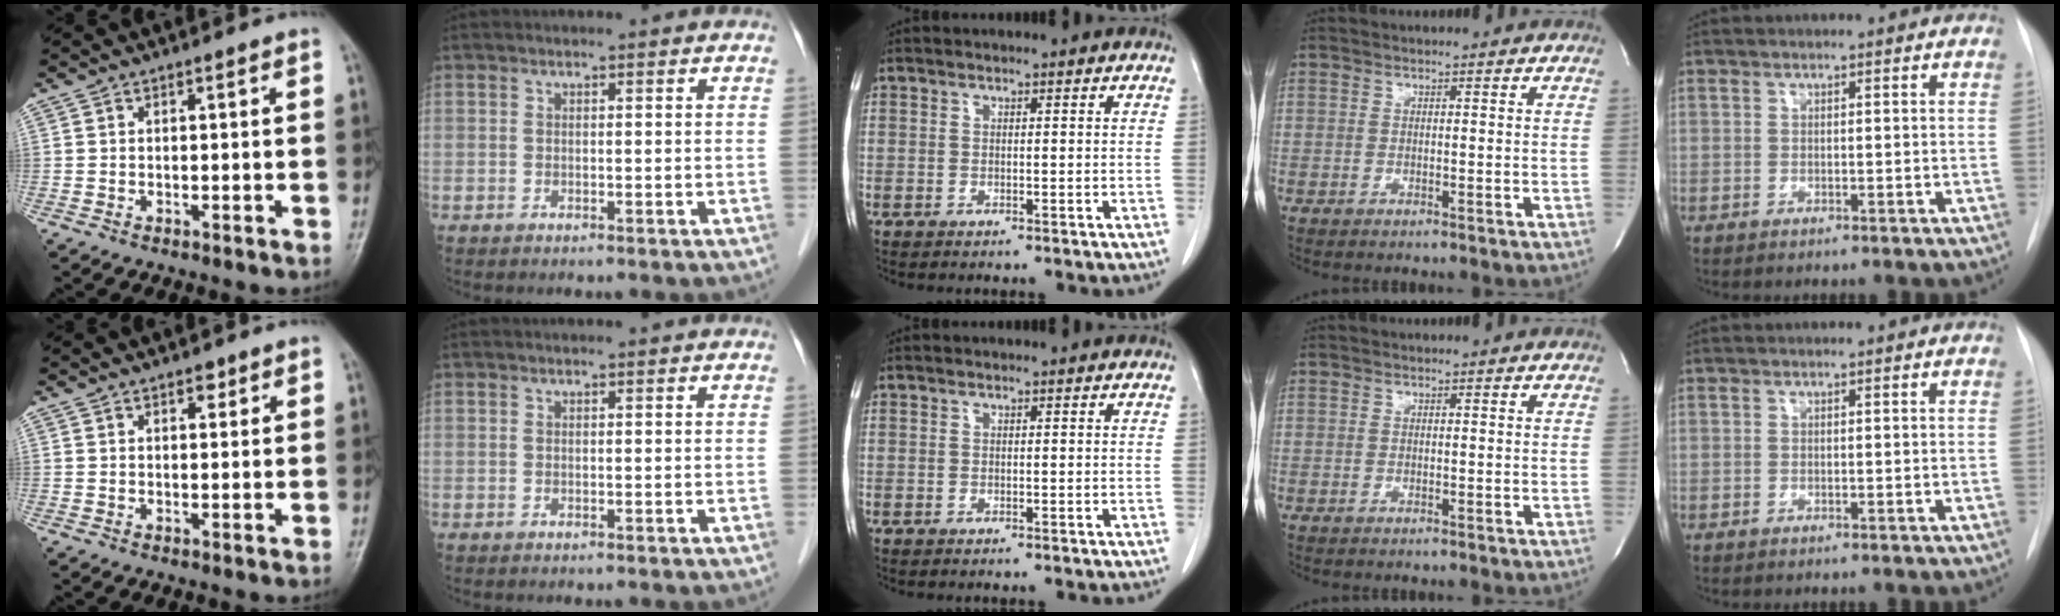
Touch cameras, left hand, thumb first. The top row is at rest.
{"thumb": {"total": 1.9, "force": [1.2, 1.0, 1.1], "torque": [-0.007, -0.005, 0.016]}, "index": {"total": 0.5, "force": [0.5, 0.0, 0.2], "torque": [-0.005, 0.009, 0.007]}}